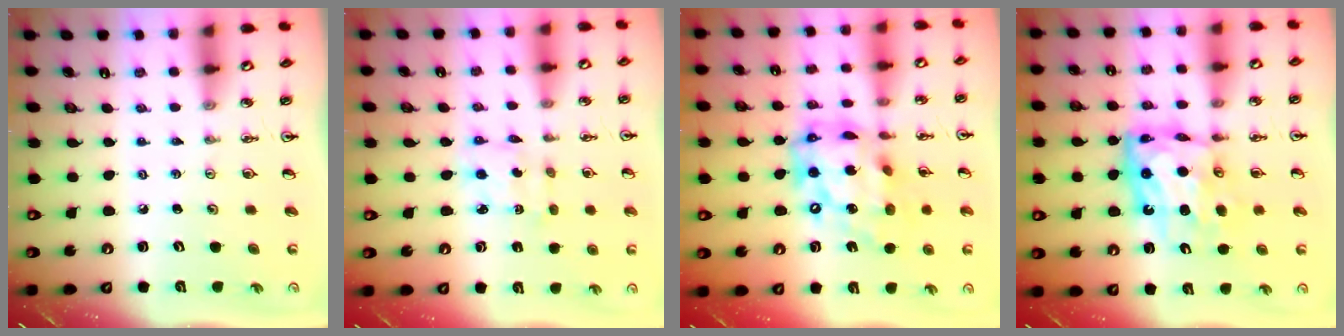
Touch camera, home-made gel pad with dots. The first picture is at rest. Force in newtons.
{"total": 2.3, "press": 2.3, "slide": 0.3}
{"total": 20.2, "press": 20.1, "slide": 1.8}
{"total": 12.4, "press": 12.3, "slide": 1.0}